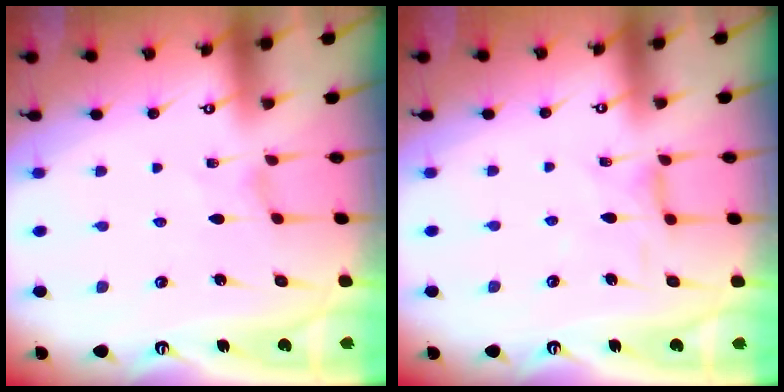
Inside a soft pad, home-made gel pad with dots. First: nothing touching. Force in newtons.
{"total": 1.7, "press": 1.6, "slide": 0.4}